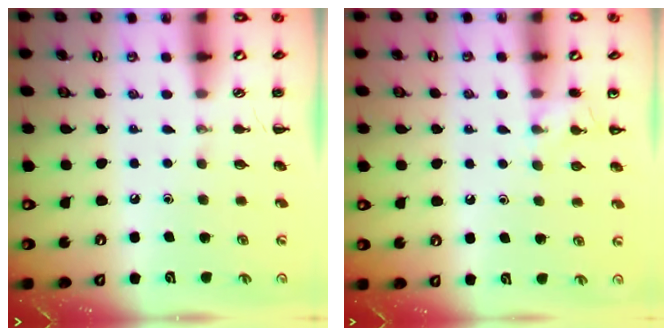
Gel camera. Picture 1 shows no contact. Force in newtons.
{"total": 5.0, "press": 4.8, "slide": 1.5}